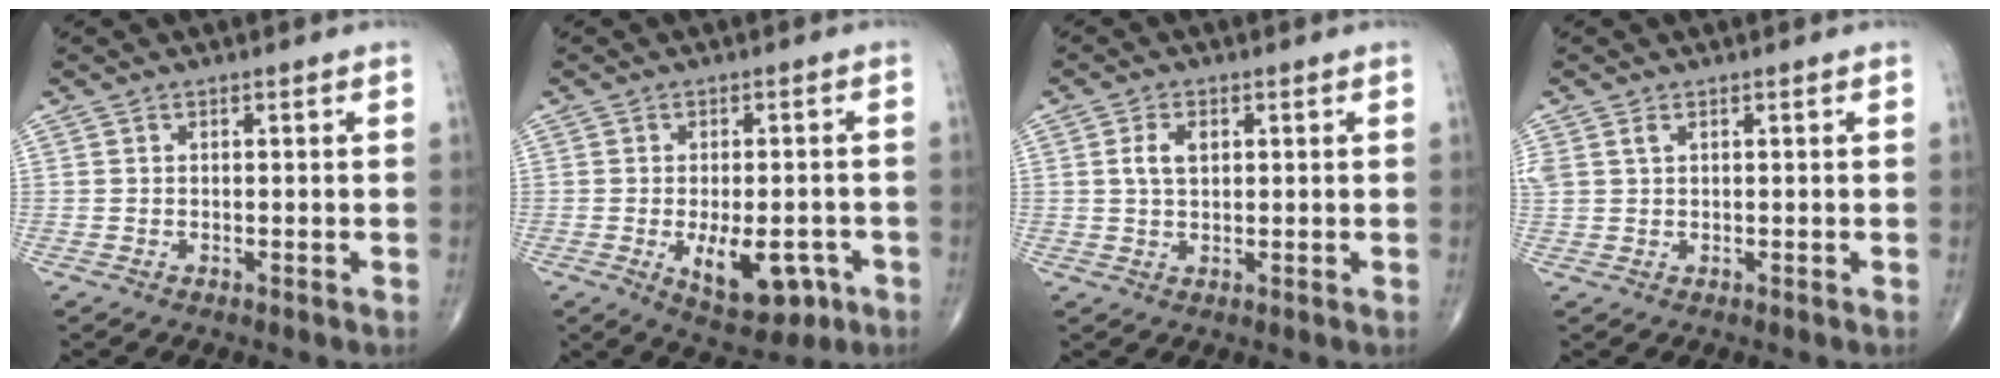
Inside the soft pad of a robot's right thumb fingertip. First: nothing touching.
{"total": 10.4, "force": [-3.4, 5.1, 8.4], "torque": [-0.102, 0.003, -0.036]}
{"total": 3.7, "force": [0.9, 2.2, 2.8], "torque": [-0.054, 0.002, 0.017]}
{"total": 2.5, "force": [1.0, 1.5, 1.7], "torque": [-0.054, 0.014, 0.029]}